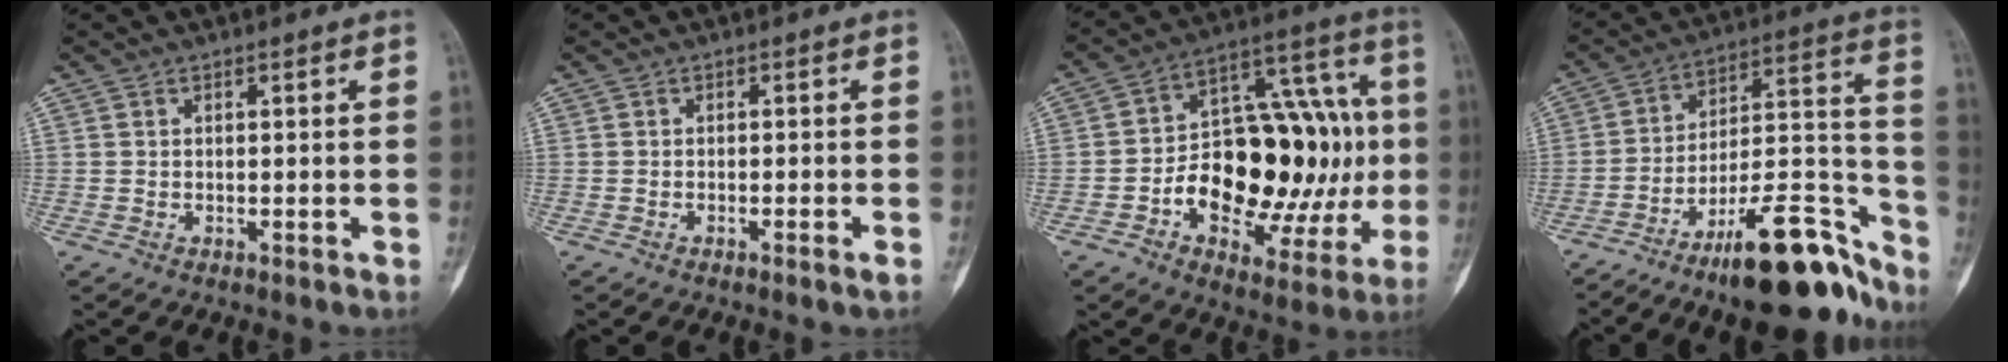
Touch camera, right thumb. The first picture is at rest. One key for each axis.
{"total": 1.4, "fx": -0.9, "fy": -0.1, "fz": 1.1, "tx": -0.024, "ty": -0.001, "tz": -0.013}
{"total": 27.0, "fx": -2.6, "fy": 15.0, "fz": 22.3, "tx": -0.295, "ty": 0.044, "tz": -0.026}
{"total": 21.9, "fx": -15.3, "fy": 6.4, "fz": 14.4, "tx": -0.160, "ty": 0.116, "tz": -0.244}